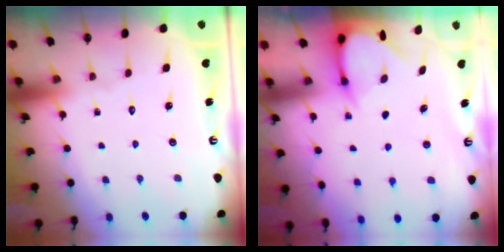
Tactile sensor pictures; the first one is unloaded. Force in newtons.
{"total": 3.7, "press": 3.7, "slide": 0.3}